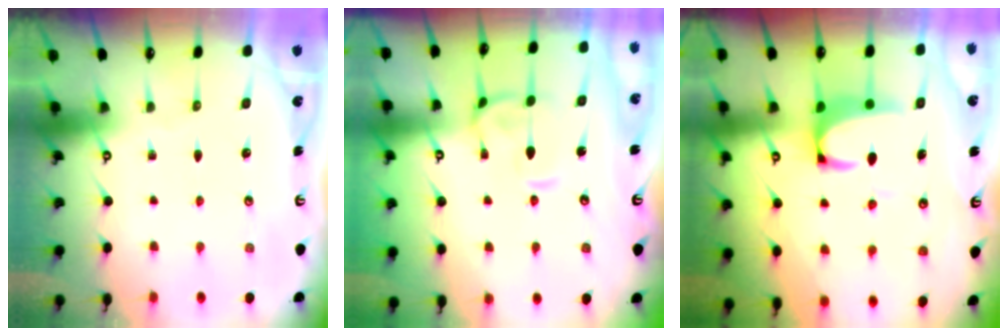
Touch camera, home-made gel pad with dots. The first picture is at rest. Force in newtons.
{"total": 2.6, "press": 2.5, "slide": 0.9}
{"total": 2.2, "press": 2.0, "slide": 0.9}